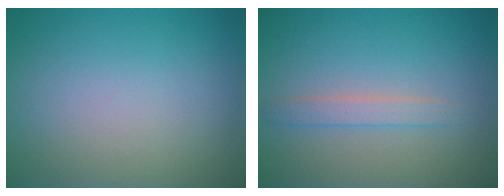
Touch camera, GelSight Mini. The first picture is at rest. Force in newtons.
{"total": 1.6, "press": 1.6, "slide": 0.0}